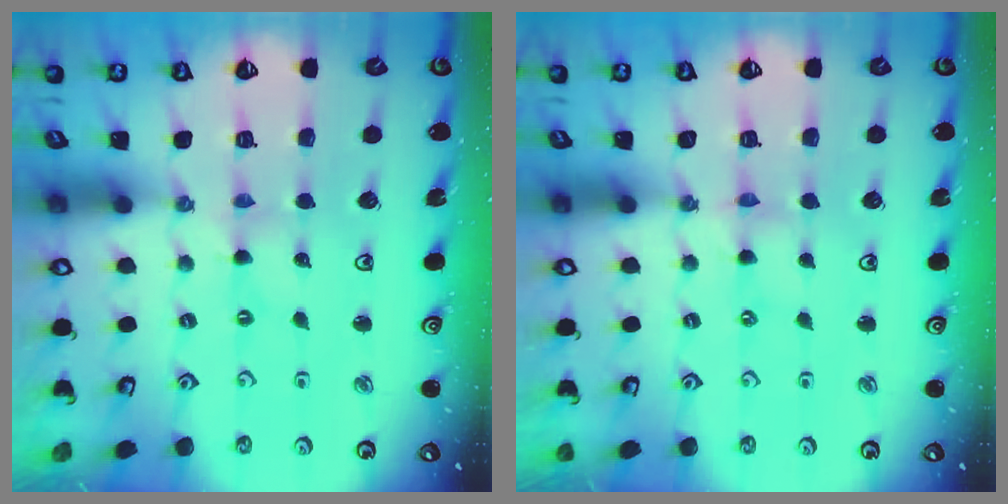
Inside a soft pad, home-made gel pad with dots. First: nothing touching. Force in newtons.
{"total": 0.6, "press": 0.6, "slide": 0.1}